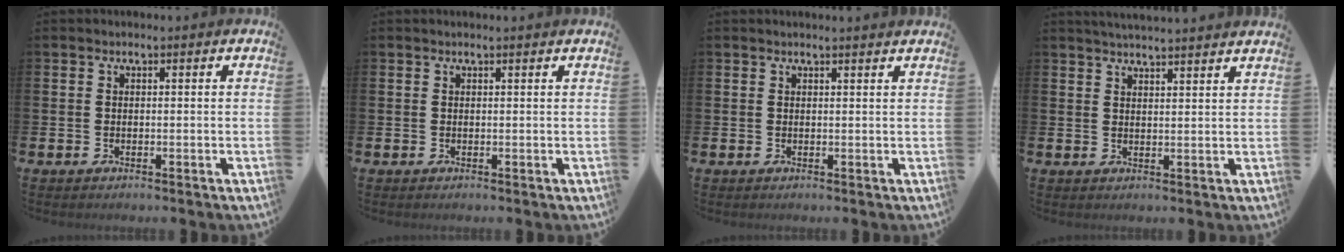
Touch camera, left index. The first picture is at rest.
{"total": 0.0}
{"total": 0.8, "force": [0.8, -0.1, 0.1], "torque": [0.010, -0.006, 0.013]}
{"total": 3.4, "force": [3.4, -0.5, 0.1], "torque": [-0.007, -0.018, 0.062]}